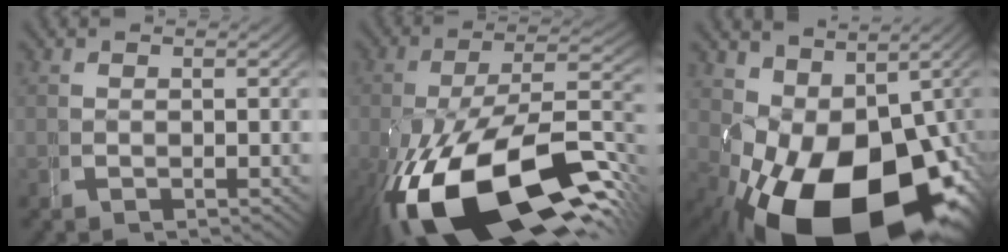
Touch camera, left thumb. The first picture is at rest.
{"total": 18.8, "force": [-6.2, 9.9, 14.7], "torque": [-0.273, -0.055, -0.062]}
{"total": 17.3, "force": [-5.1, 10.0, 13.1], "torque": [-0.246, -0.078, -0.037]}